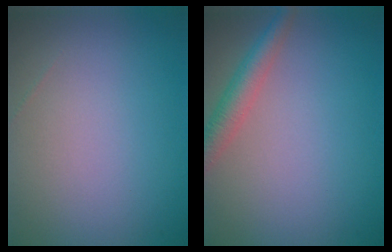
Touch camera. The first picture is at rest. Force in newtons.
{"total": 2.8, "press": 2.8, "slide": 0.1}